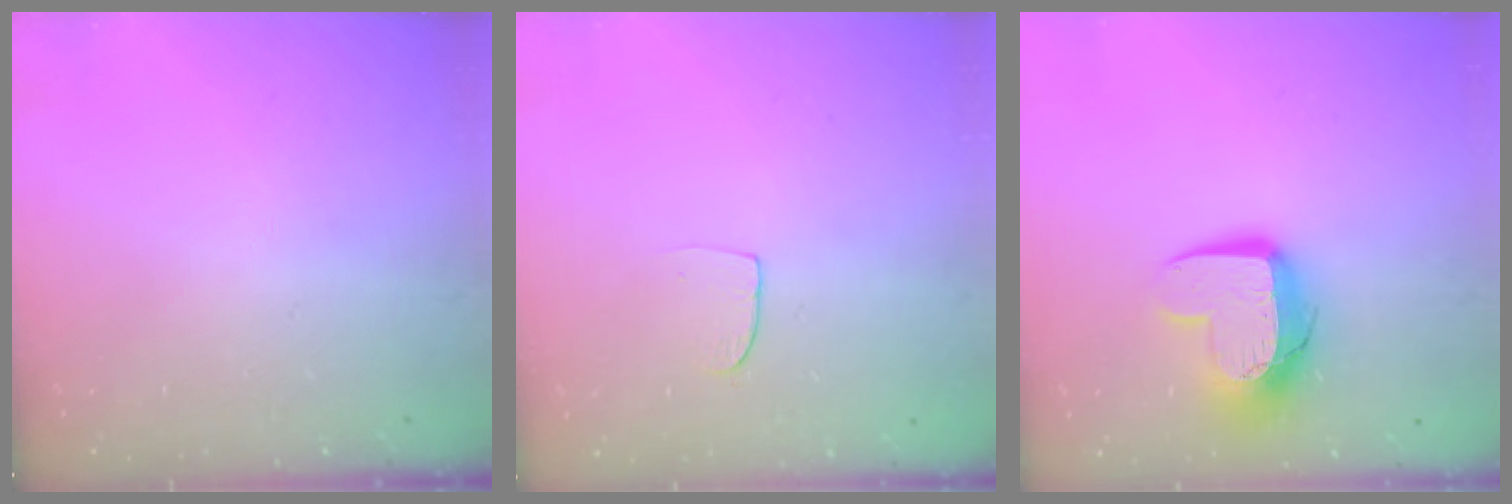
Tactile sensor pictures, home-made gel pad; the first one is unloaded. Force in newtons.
{"total": 6.0, "press": 6.0, "slide": 0.4}
{"total": 12.3, "press": 12.3, "slide": 0.9}